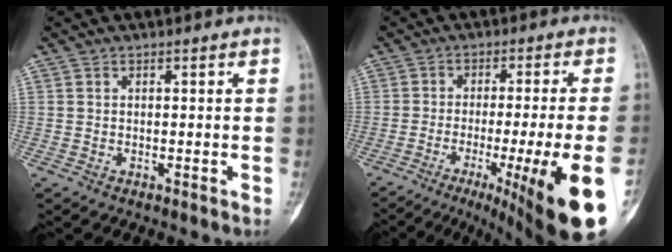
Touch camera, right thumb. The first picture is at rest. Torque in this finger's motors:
{"motor_torque": [0.74, 0.92, 2.01, -0.76, 0.15]}